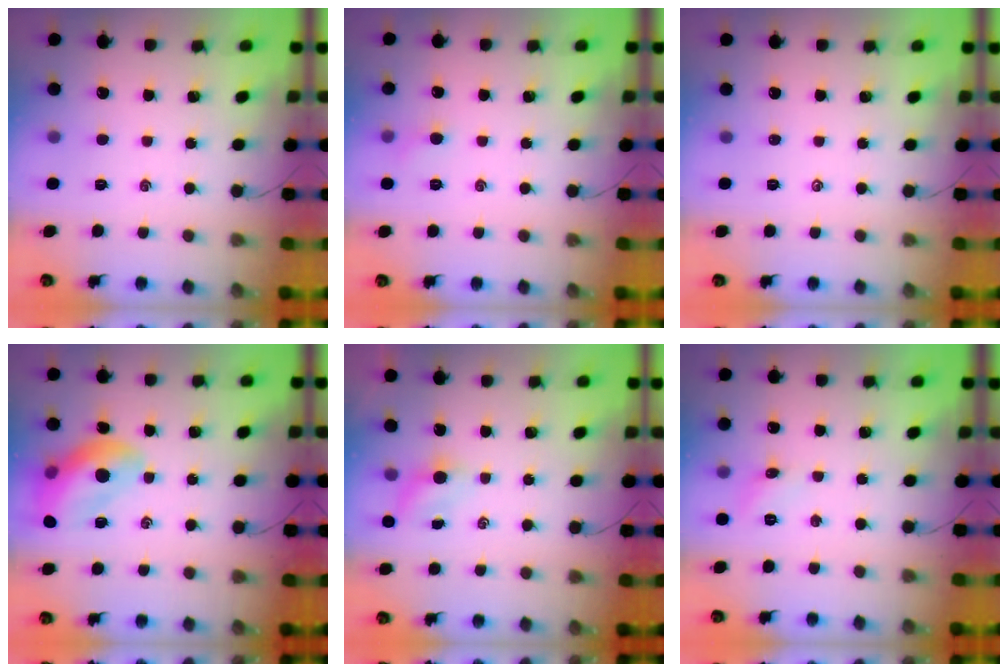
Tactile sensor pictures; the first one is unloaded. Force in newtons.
{"total": 3.0, "press": 2.9, "slide": 1.0}
{"total": 0.0}
{"total": 14.2, "press": 13.7, "slide": 3.8}
{"total": 3.0, "press": 2.8, "slide": 1.0}
{"total": 5.1, "press": 4.8, "slide": 1.6}